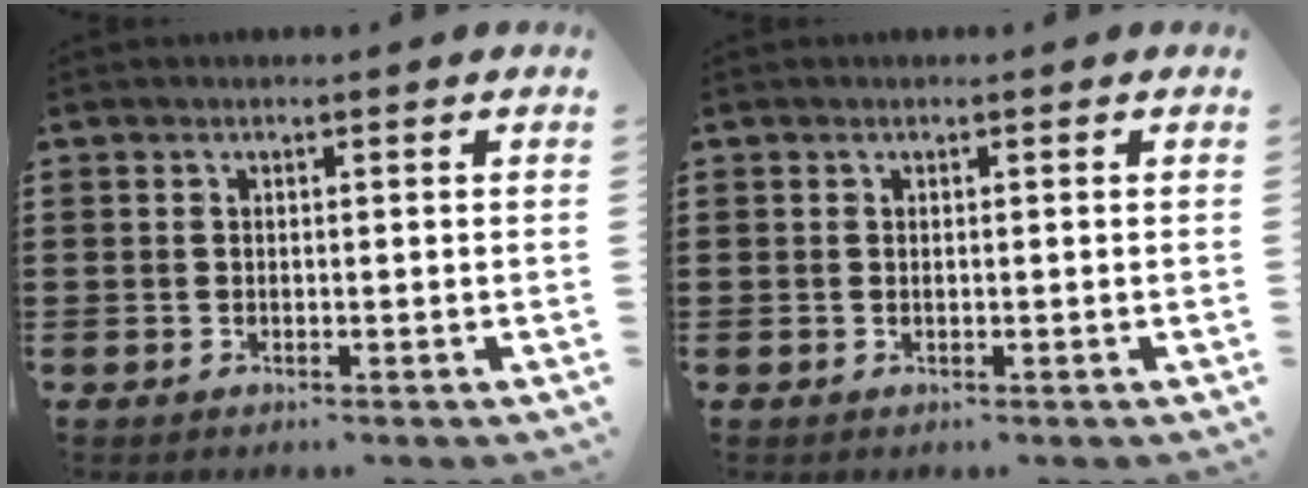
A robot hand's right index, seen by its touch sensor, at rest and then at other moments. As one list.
[{"total": 0.0}]